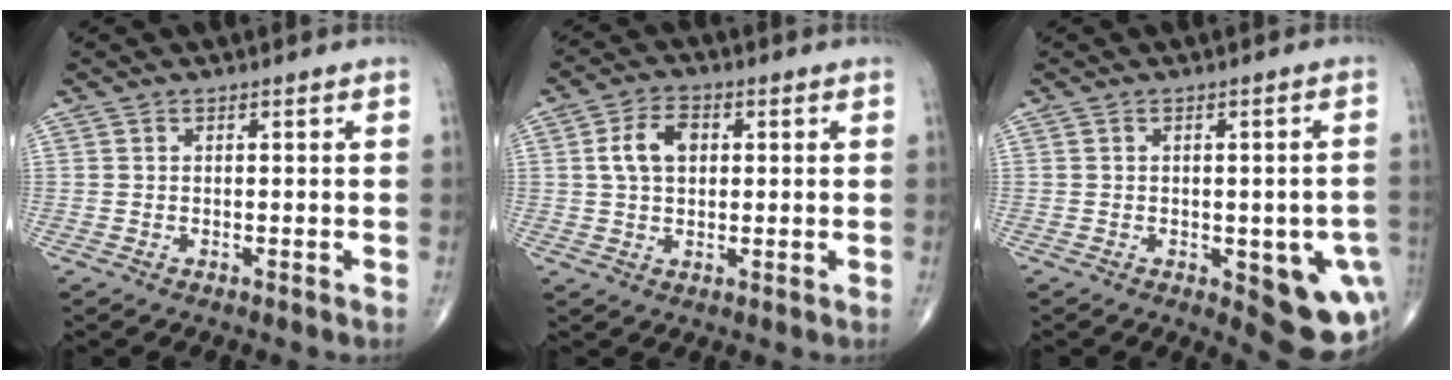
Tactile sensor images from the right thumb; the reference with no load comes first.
{"total": 6.8, "force": [1.3, 4.4, 4.9], "torque": [-0.086, 0.010, 0.021]}
{"total": 13.3, "force": [-3.5, 5.7, 11.5], "torque": [-0.108, -0.001, -0.024]}